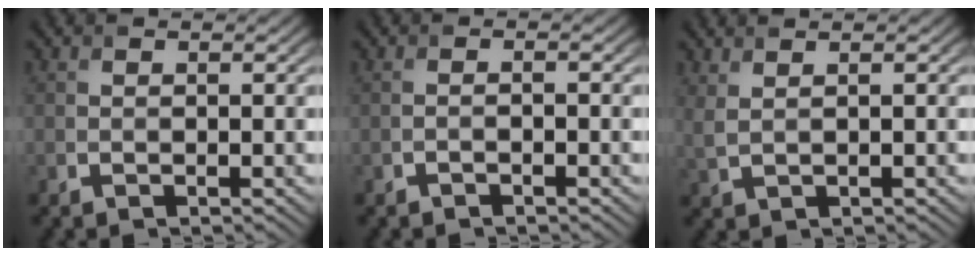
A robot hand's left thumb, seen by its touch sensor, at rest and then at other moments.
{"total": 1.0, "force": [-0.8, 0.1, 0.5], "torque": [-0.009, 0.001, -0.016]}
{"total": 2.3, "force": [1.5, 0.7, 1.6], "torque": [-0.037, 0.003, 0.027]}